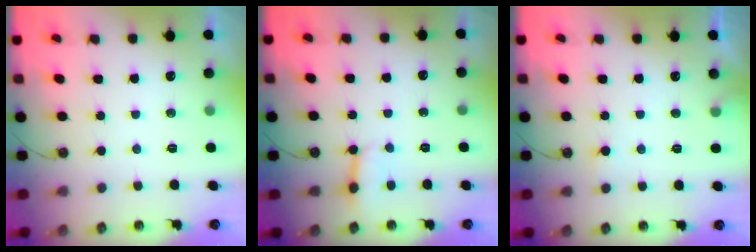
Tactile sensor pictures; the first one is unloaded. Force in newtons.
{"total": 3.1, "press": 3.0, "slide": 0.5}
{"total": 5.7, "press": 5.7, "slide": 0.4}